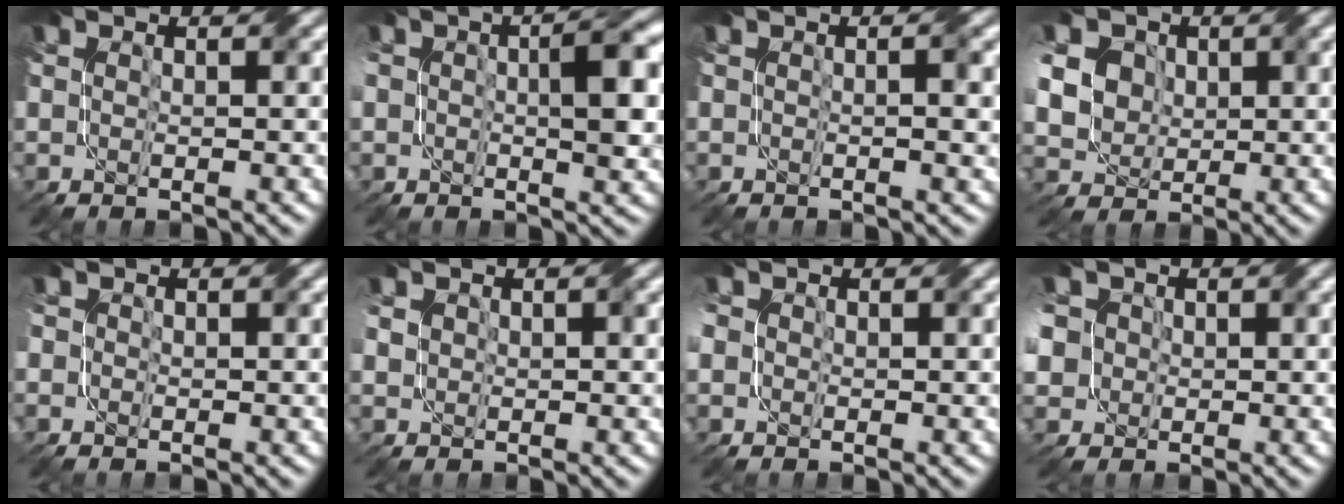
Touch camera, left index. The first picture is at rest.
{"total": 5.7, "force": [0.3, 2.3, 5.2], "torque": [-0.084, 0.009, 0.000]}
{"total": 1.8, "force": [0.2, 0.5, 1.7], "torque": [-0.018, 0.004, 0.000]}
{"total": 15.9, "force": [5.5, 13.0, 7.2], "torque": [-0.182, 0.042, 0.071]}
{"total": 1.0, "force": [-0.2, 1.0, 0.0], "torque": [-0.004, -0.002, -0.001]}
{"total": 1.6, "force": [0.8, 1.3, 0.3], "torque": [-0.009, 0.007, 0.013]}
{"total": 2.8, "force": [0.2, 2.6, 1.0], "torque": [-0.024, 0.015, -0.008]}
{"total": 7.7, "force": [1.2, 6.9, 3.3], "torque": [-0.085, 0.038, -0.021]}